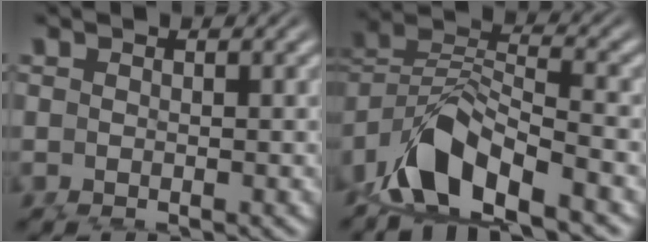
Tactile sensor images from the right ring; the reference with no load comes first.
{"total": 5.9, "force": [-1.3, 3.7, 4.4], "torque": [-0.089, -0.010, -0.019]}